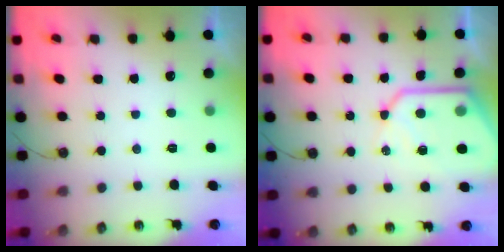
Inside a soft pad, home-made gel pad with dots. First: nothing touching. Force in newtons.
{"total": 13.9, "press": 13.8, "slide": 1.4}